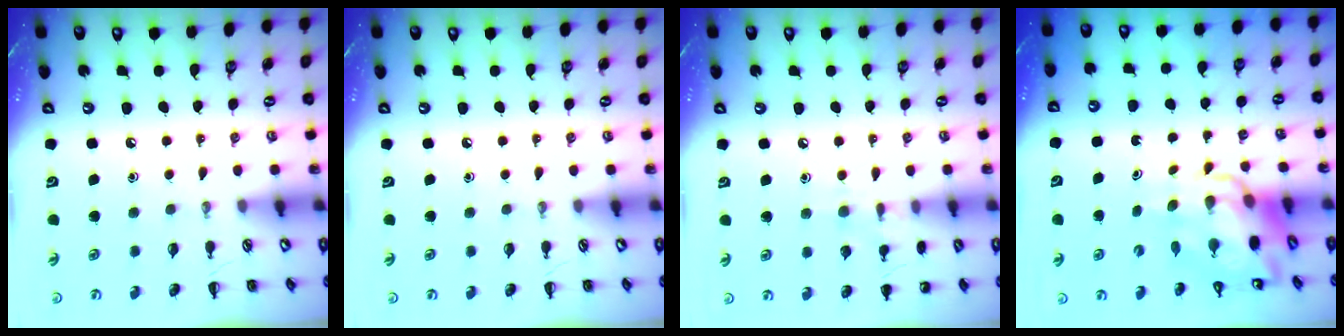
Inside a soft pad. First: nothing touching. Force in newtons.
{"total": 0.0}
{"total": 7.4, "press": 7.2, "slide": 1.9}
{"total": 11.2, "press": 10.7, "slide": 3.1}